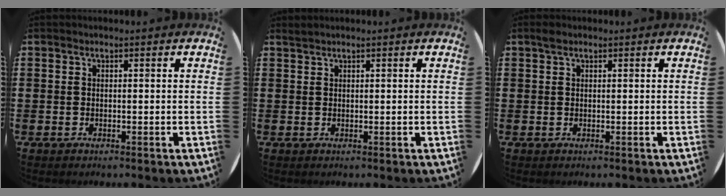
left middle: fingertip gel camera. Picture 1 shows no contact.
{"total": 0.5, "force": [0.5, -0.1, 0.0], "torque": [-0.001, 0.000, 0.011]}
{"total": 1.3, "force": [1.0, 0.6, 0.6], "torque": [-0.015, 0.005, 0.018]}